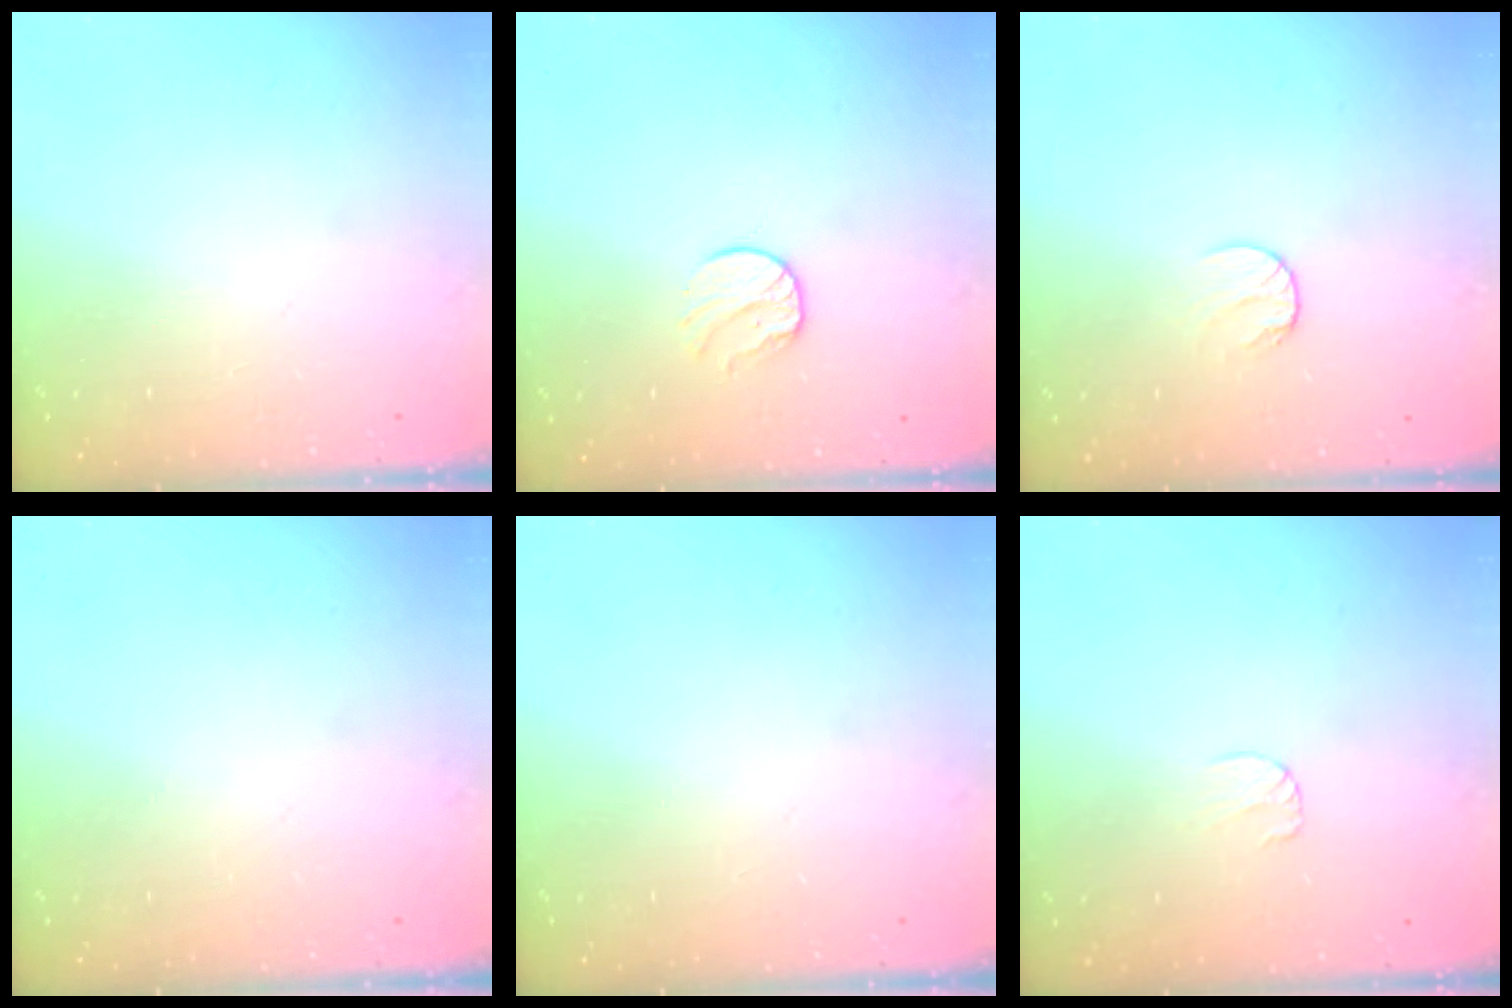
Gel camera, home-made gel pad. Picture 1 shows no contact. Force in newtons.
{"total": 8.0, "press": 8.0, "slide": 0.7}
{"total": 5.9, "press": 5.8, "slide": 0.6}
{"total": 0.0}
{"total": 0.0}
{"total": 4.3, "press": 4.3, "slide": 0.4}